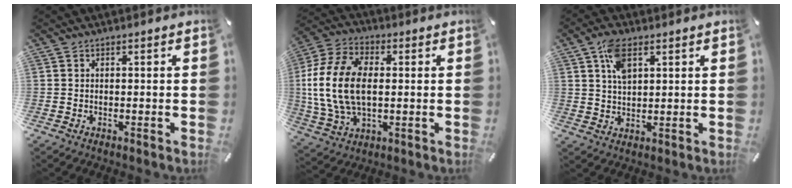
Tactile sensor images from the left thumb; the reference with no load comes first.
{"total": 15.5, "force": [0.3, 10.3, 11.6], "torque": [-0.271, 0.004, 0.003]}
{"total": 6.7, "force": [3.2, 3.6, 4.6], "torque": [-0.086, 0.000, 0.055]}